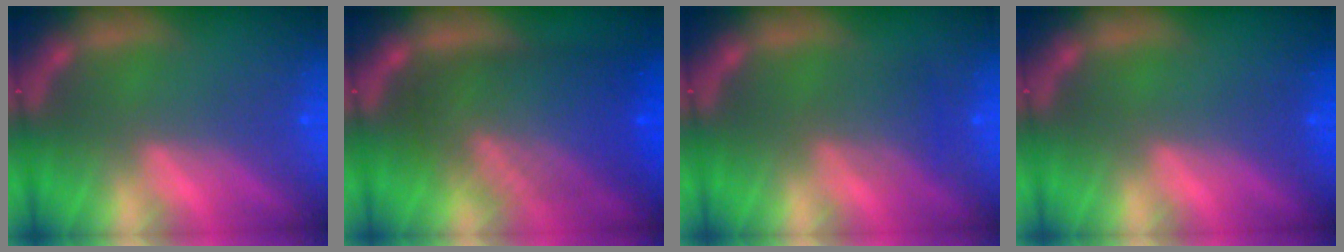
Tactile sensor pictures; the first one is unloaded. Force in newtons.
{"total": 9.6}
{"total": 2.5}
{"total": 0.0}